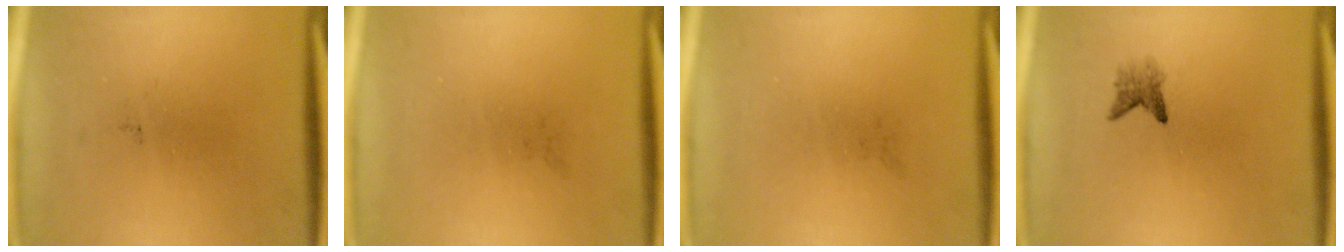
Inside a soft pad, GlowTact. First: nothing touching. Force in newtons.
{"total": 0.0}
{"total": 0.0}
{"total": 1.8}